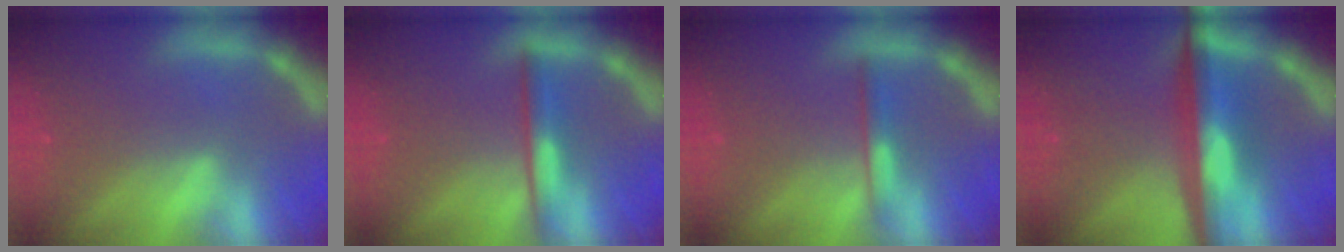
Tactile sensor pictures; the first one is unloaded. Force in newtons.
{"total": 3.0}
{"total": 2.0}
{"total": 7.6}